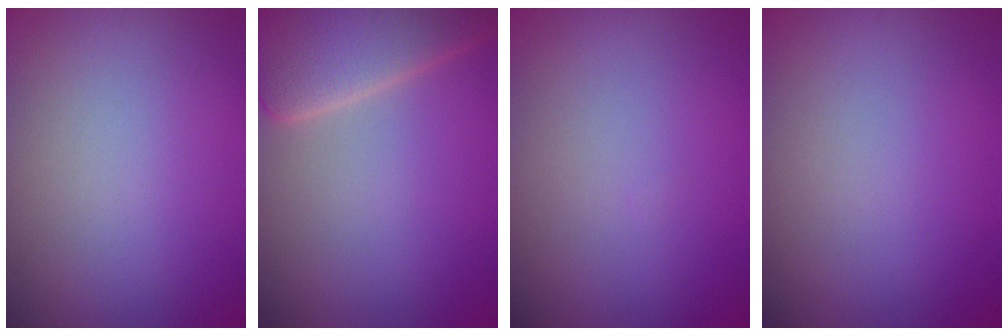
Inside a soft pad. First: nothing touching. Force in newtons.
{"total": 9.4, "press": 9.4, "slide": 0.6}
{"total": 0.0}
{"total": 0.0}